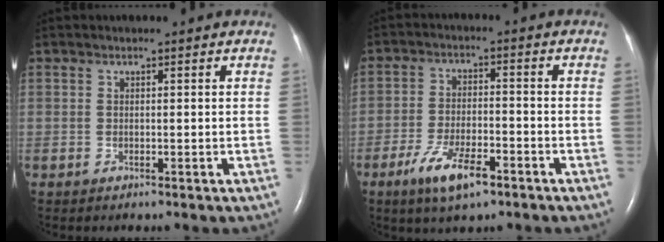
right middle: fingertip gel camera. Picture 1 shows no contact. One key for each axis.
{"total": 7.8, "fx": -4.7, "fy": 2.2, "fz": 5.8, "tx": -0.118, "ty": -0.010, "tz": -0.081}